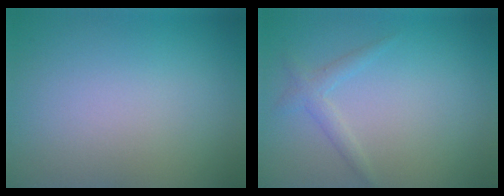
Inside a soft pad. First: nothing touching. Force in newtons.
{"total": 1.5, "press": 1.5, "slide": 0.1}